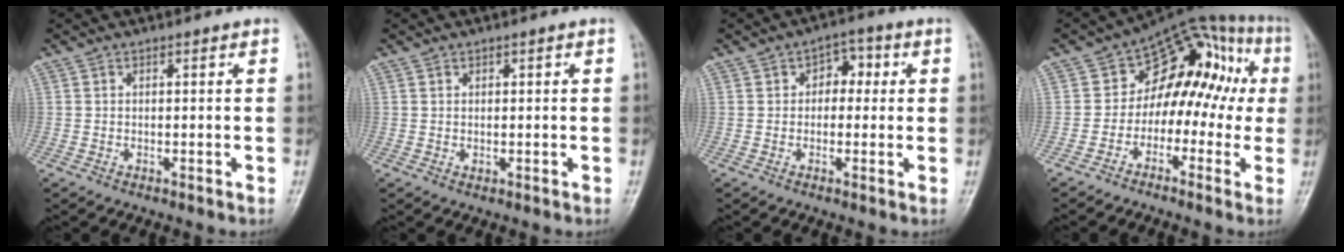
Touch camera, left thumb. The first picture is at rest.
{"total": 0.6, "force": [0.2, 0.5, 0.4], "torque": [-0.002, -0.001, 0.004]}
{"total": 4.6, "force": [0.6, 3.4, 3.1], "torque": [-0.011, 0.014, -0.001]}
{"total": 14.7, "force": [-1.1, 10.6, 10.2], "torque": [-0.069, 0.072, -0.029]}